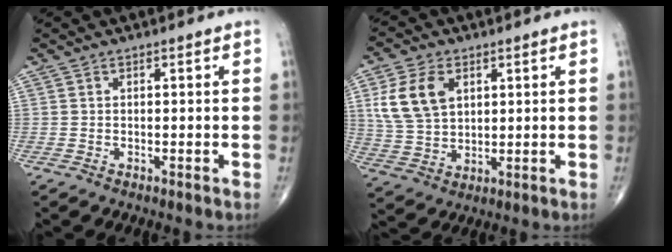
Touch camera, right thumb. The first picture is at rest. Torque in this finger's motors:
{"motor_torque": [0.11, 0.44, 0.21, -0.19, 0.32]}